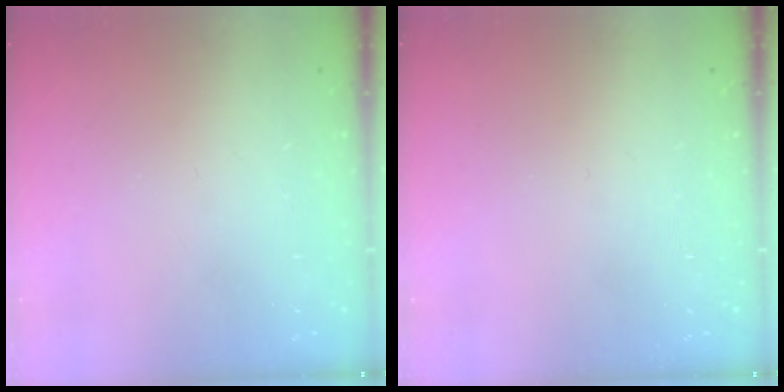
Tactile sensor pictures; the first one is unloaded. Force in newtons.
{"total": 0.0}